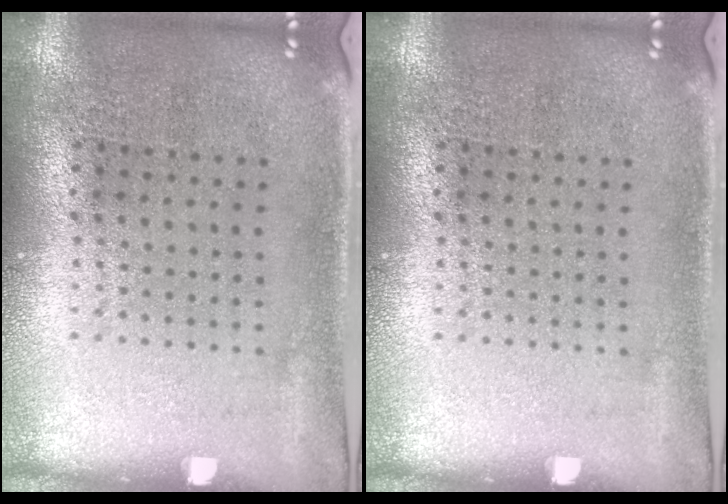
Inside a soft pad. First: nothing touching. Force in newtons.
{"total": 0.0}